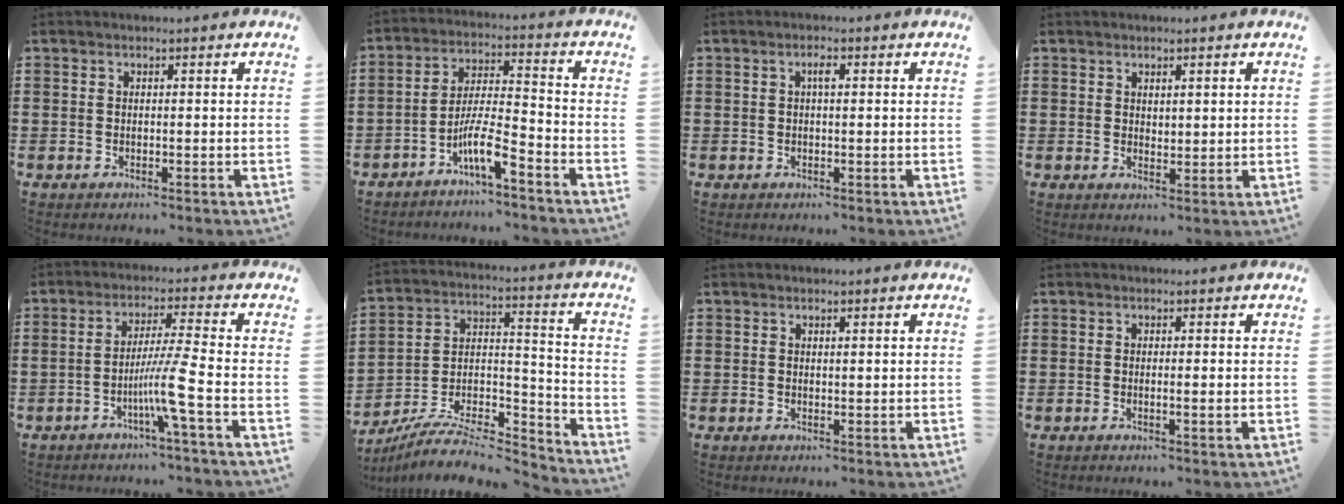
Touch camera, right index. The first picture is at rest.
{"total": 7.7, "force": [-5.1, 1.0, 5.7], "torque": [-0.120, -0.007, -0.100]}
{"total": 1.5, "force": [0.3, 0.4, 1.4], "torque": [-0.028, 0.005, 0.003]}
{"total": 1.2, "force": [1.1, 0.4, 0.3], "torque": [-0.007, 0.004, 0.021]}
{"total": 7.0, "force": [-3.0, -1.0, 6.2], "torque": [-0.117, -0.013, -0.060]}
{"total": 8.2, "force": [-7.3, 2.0, 3.1], "torque": [-0.054, 0.010, -0.143]}
{"total": 0.6, "force": [0.4, 0.1, 0.5], "torque": [-0.009, 0.001, 0.008]}
{"total": 1.0, "force": [-0.1, -0.1, 1.0], "torque": [-0.017, -0.005, -0.002]}